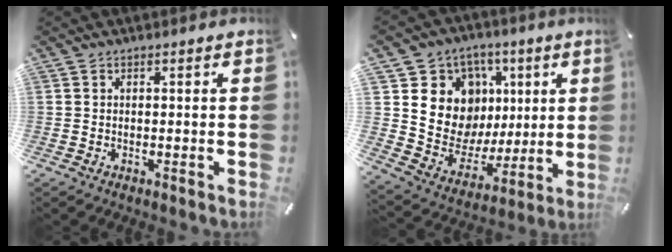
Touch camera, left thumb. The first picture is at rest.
{"total": 14.4, "force": [3.8, 13.3, 4.0], "torque": [-0.050, -0.040, 0.090]}